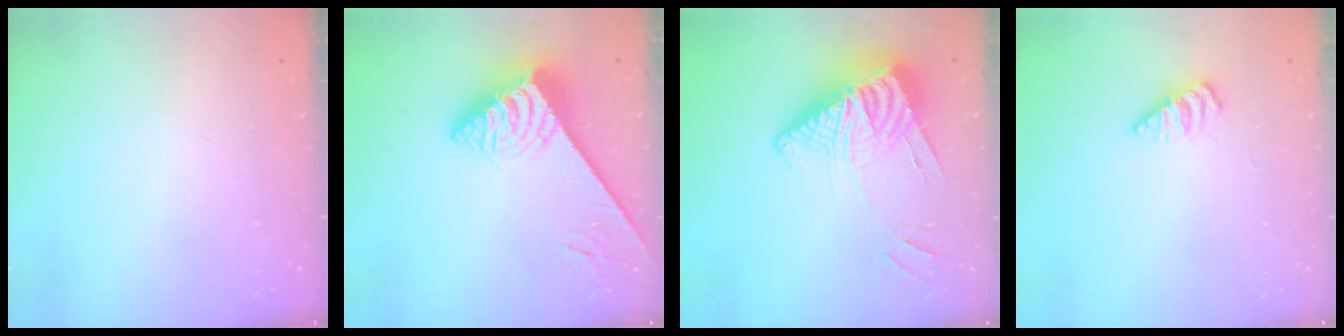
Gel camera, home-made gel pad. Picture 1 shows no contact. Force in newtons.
{"total": 5.3, "press": 5.3, "slide": 0.5}
{"total": 13.6, "press": 13.5, "slide": 1.5}
{"total": 2.5, "press": 2.5, "slide": 0.3}